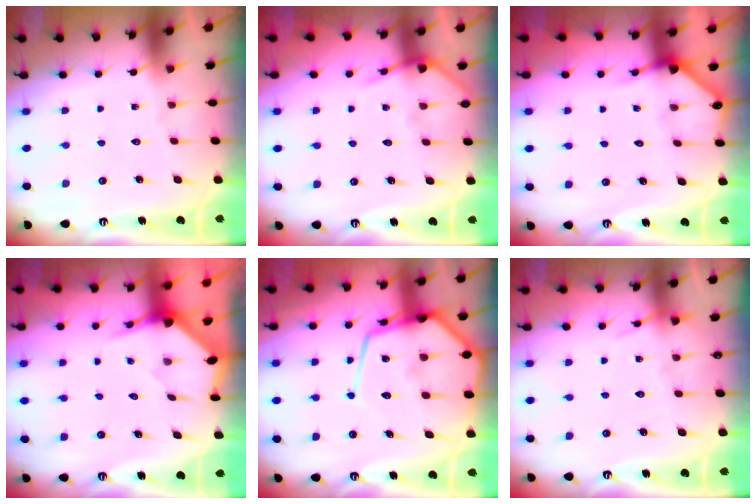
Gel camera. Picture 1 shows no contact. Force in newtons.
{"total": 7.7, "press": 7.7, "slide": 0.7}
{"total": 3.4, "press": 3.4, "slide": 0.2}
{"total": 3.1, "press": 3.1, "slide": 0.2}
{"total": 17.3, "press": 17.2, "slide": 1.8}
{"total": 4.9, "press": 4.9, "slide": 0.6}